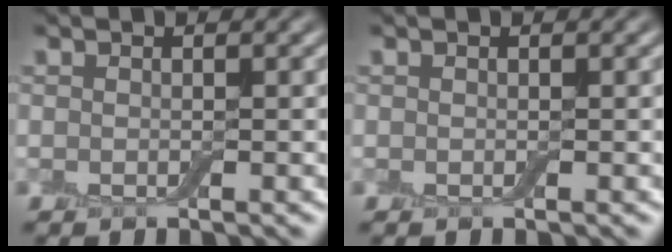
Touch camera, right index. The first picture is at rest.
{"total": 0.0}